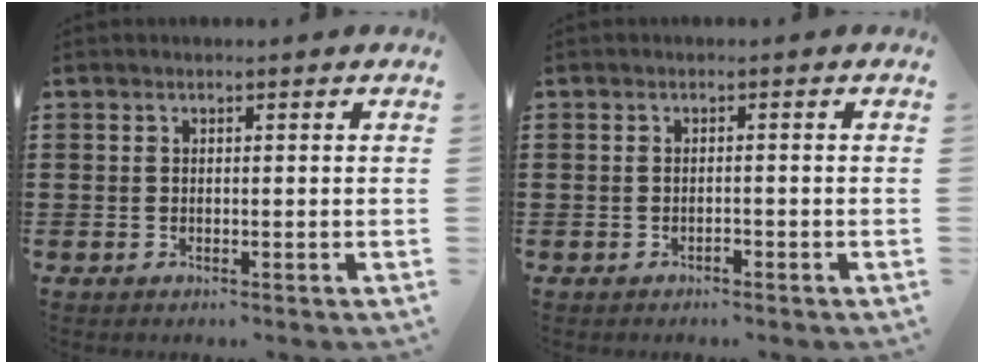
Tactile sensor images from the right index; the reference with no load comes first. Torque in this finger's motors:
{"motor_torque": [-0.14, 0.12, 0.02, 0.01]}